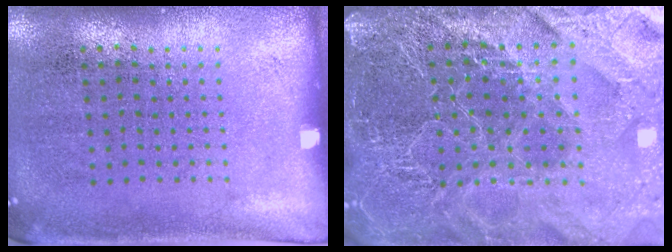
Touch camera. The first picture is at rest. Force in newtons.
{"total": 5.9, "press": 5.2, "slide": 2.8}